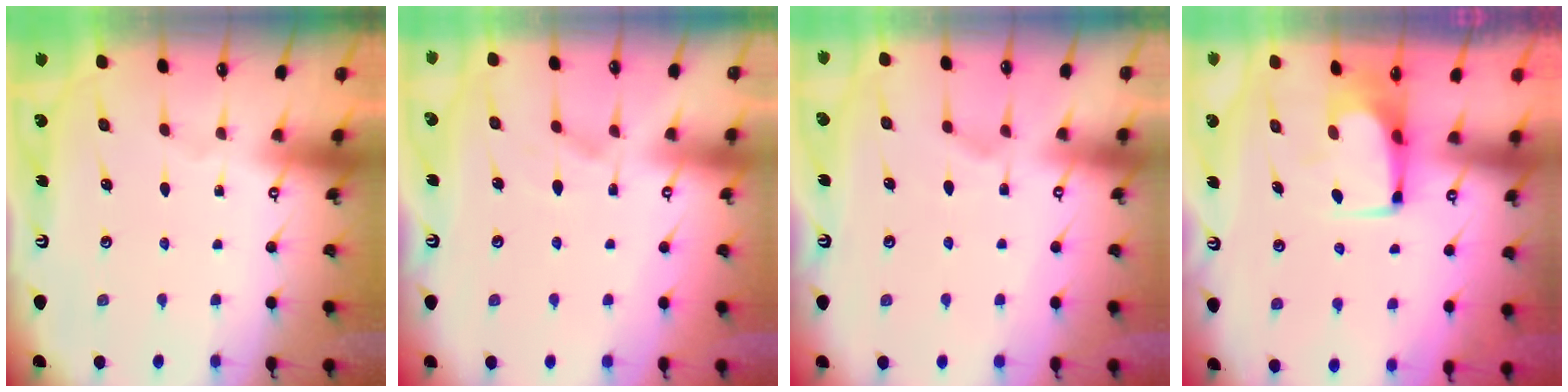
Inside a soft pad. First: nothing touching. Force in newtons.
{"total": 1.9, "press": 1.4, "slide": 1.2}
{"total": 2.0, "press": 1.5, "slide": 1.3}
{"total": 2.4, "press": 2.3, "slide": 0.5}